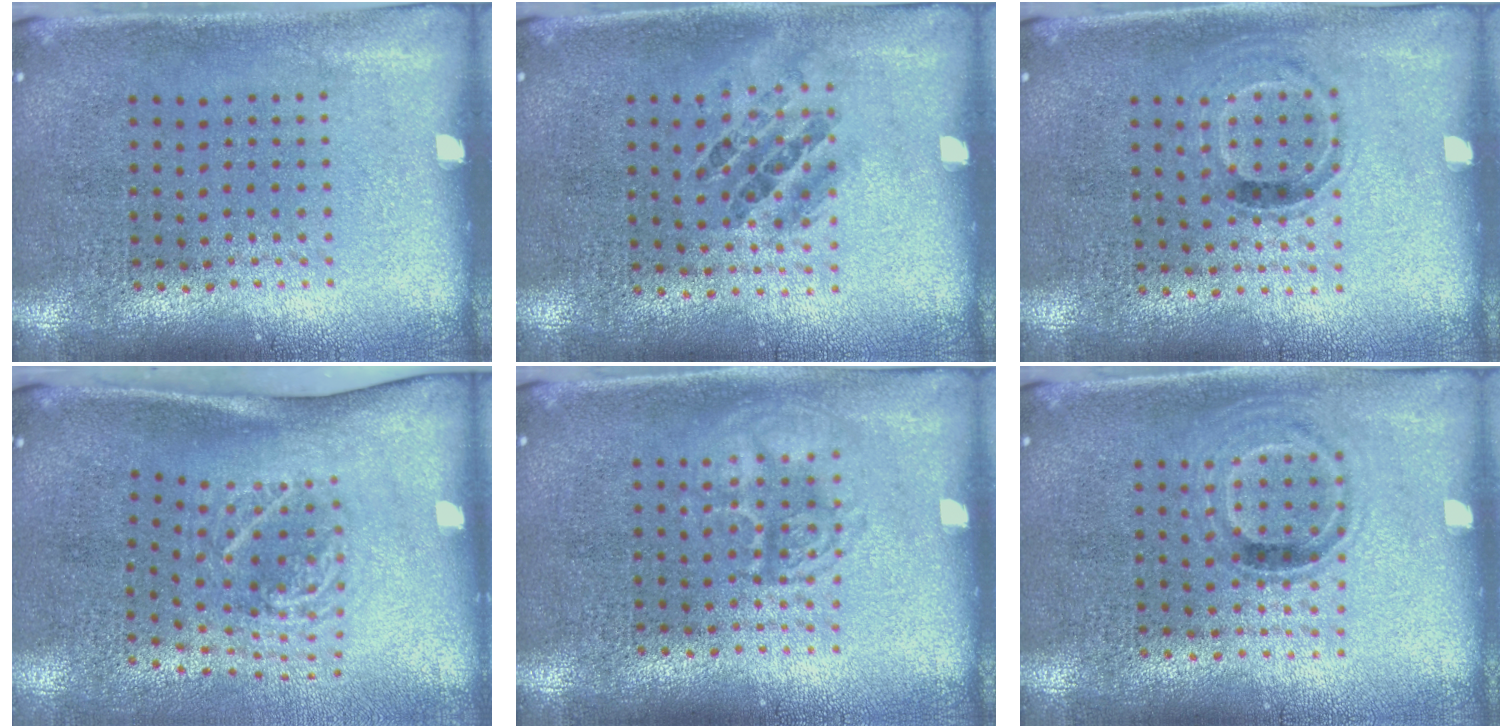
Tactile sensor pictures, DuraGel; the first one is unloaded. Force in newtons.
{"total": 0.9, "press": 0.8, "slide": 0.5}
{"total": 0.9, "press": 0.8, "slide": 0.5}
{"total": 2.0, "press": 1.3, "slide": 1.5}
{"total": 1.9, "press": 1.9, "slide": 0.3}
{"total": 1.0, "press": 0.8, "slide": 0.5}